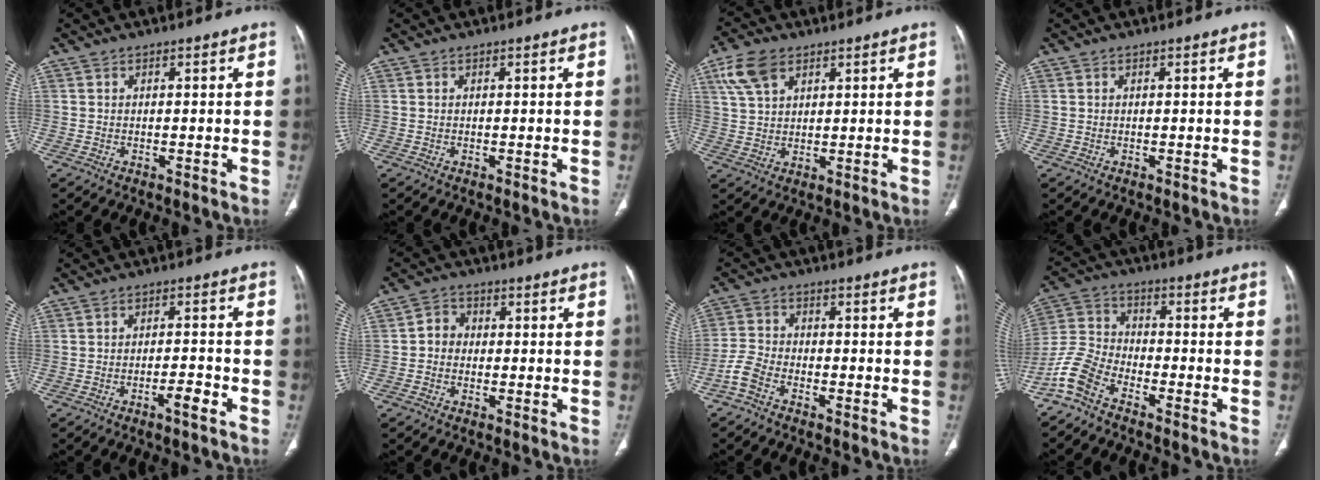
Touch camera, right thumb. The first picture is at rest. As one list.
[{"total": 0.0}, {"total": 7.5, "force": [3.9, 4.6, 4.4], "torque": [-0.080, -0.003, 0.079]}, {"total": 0.0}, {"total": 3.4, "force": [-2.2, 0.5, 2.5], "torque": [-0.046, 0.017, -0.036]}, {"total": 3.3, "force": [-0.4, 2.9, 1.5], "torque": [-0.006, 0.013, -0.018]}, {"total": 4.5, "force": [-3.2, 2.1, 2.3], "torque": [-0.054, 0.018, -0.071]}, {"total": 8.2, "force": [-6.2, 3.6, 4.1], "torque": [-0.100, 0.039, -0.139]}]